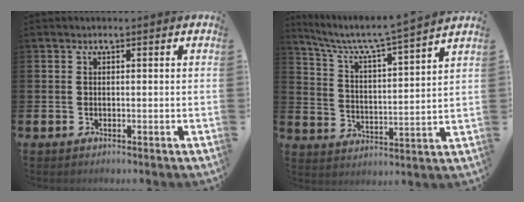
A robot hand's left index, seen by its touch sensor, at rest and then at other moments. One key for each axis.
{"total": 6.2, "fx": 5.7, "fy": -0.3, "fz": 2.4, "tx": -0.077, "ty": -0.048, "tz": 0.089}